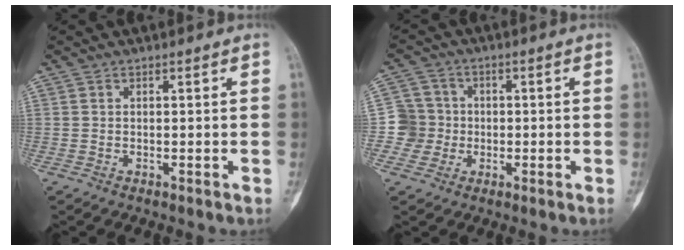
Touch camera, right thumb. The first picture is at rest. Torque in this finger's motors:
{"motor_torque": [0.23, 0.08, 0.08, -0.18, -0.12]}